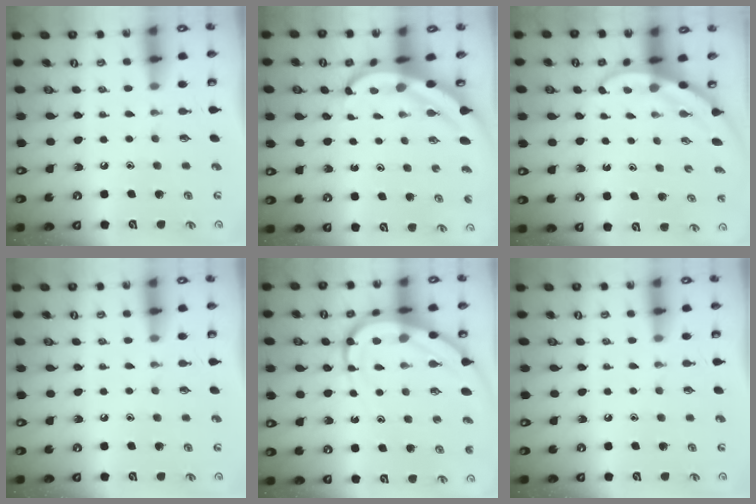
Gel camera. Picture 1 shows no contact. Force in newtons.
{"total": 6.8, "press": 6.8, "slide": 0.7}
{"total": 3.0, "press": 3.0, "slide": 0.1}
{"total": 0.0}
{"total": 11.2, "press": 11.1, "slide": 1.1}
{"total": 0.0}